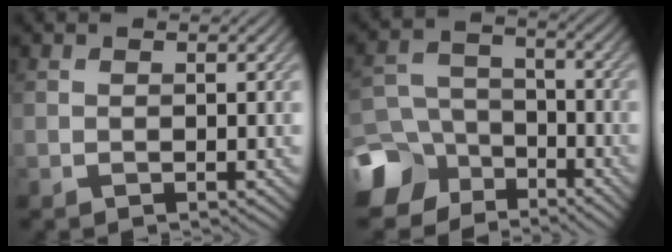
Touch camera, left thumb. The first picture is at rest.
{"total": 11.9, "force": [-7.5, 8.5, 3.7], "torque": [-0.115, -0.041, -0.139]}